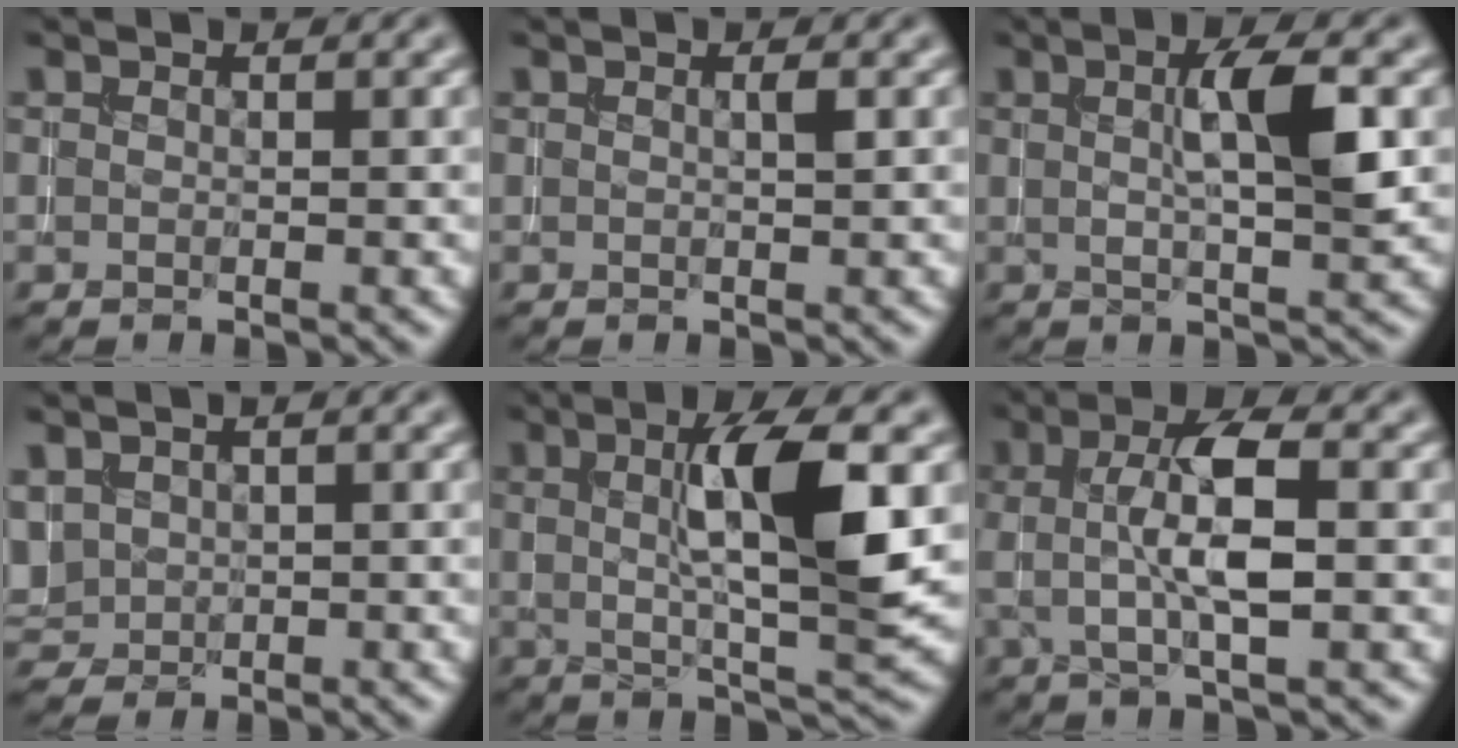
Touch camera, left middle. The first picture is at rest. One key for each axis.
{"total": 0.7, "fx": 0.2, "fy": -0.1, "fz": 0.7, "tx": -0.011, "ty": 0.001, "tz": 0.002}
{"total": 5.1, "fx": 1.0, "fy": 1.0, "fz": 4.9, "tx": -0.078, "ty": 0.006, "tz": 0.015}
{"total": 2.6, "fx": 0.6, "fy": 2.1, "fz": 1.4, "tx": -0.034, "ty": 0.002, "tz": 0.017}
{"total": 8.5, "fx": 1.5, "fy": 1.8, "fz": 8.2, "tx": -0.120, "ty": 0.000, "tz": 0.028}
{"total": 5.7, "fx": 0.4, "fy": 1.4, "fz": 5.5, "tx": -0.095, "ty": 0.007, "tz": 0.002}